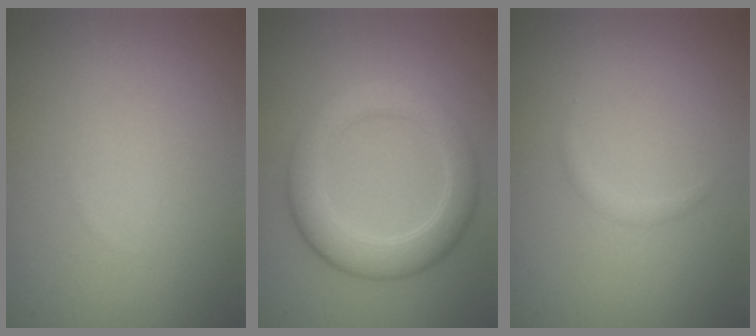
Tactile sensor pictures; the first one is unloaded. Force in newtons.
{"total": 4.7, "press": 4.7, "slide": 0.1}
{"total": 0.7, "press": 0.7, "slide": 0.1}